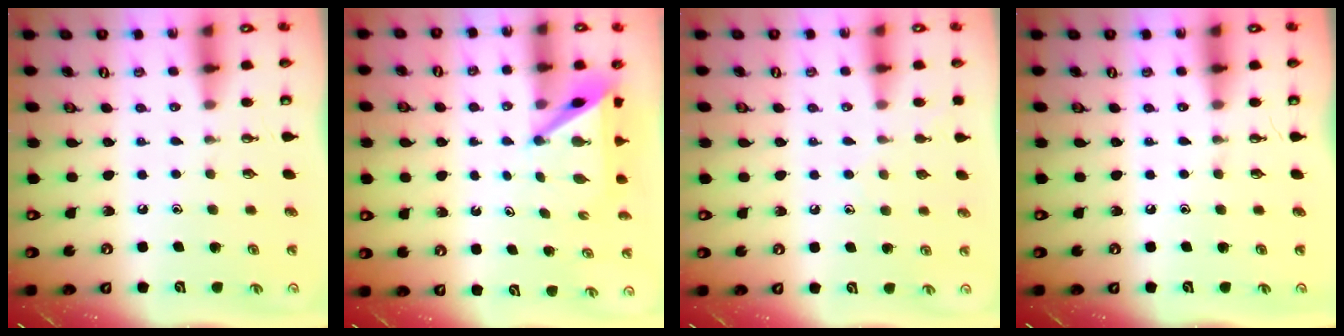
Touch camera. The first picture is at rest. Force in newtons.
{"total": 5.8, "press": 5.8, "slide": 0.6}
{"total": 4.8, "press": 4.8, "slide": 0.5}
{"total": 0.0}